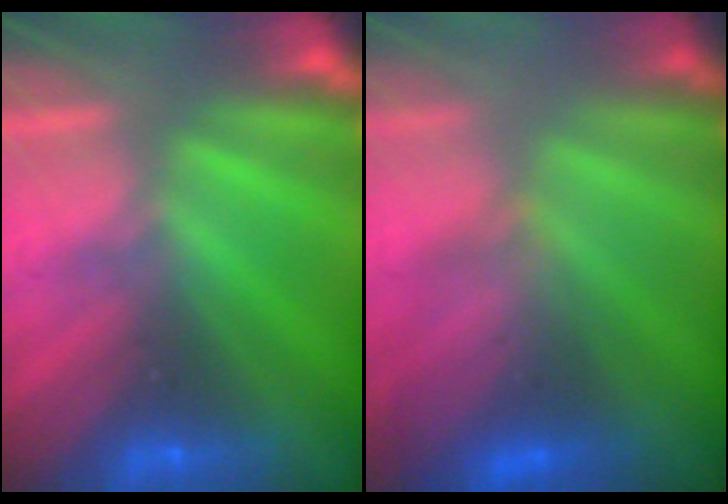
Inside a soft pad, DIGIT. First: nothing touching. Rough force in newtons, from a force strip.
{"total": 4.4}